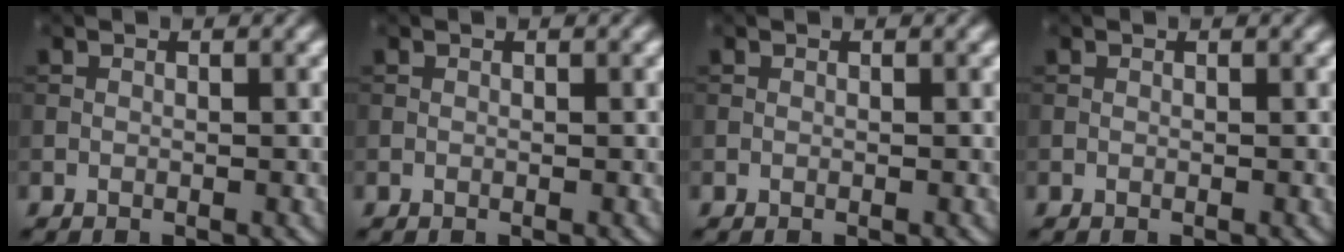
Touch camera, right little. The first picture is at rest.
{"total": 0.0}
{"total": 0.0}
{"total": 0.0}